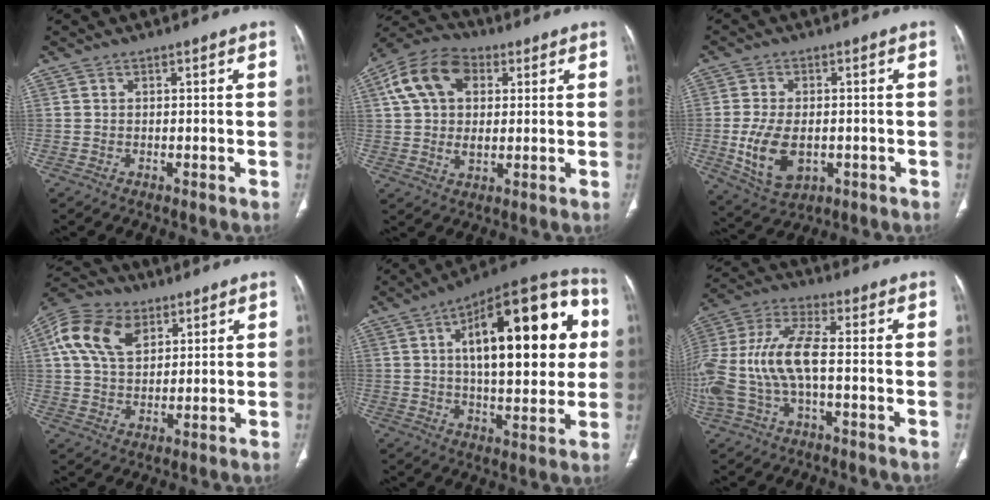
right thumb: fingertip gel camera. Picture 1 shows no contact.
{"total": 14.3, "force": [4.3, 9.5, 9.8], "torque": [-0.170, 0.011, 0.072]}
{"total": 10.3, "force": [-1.9, 6.4, 7.9], "torque": [-0.147, -0.004, -0.018]}
{"total": 13.5, "force": [5.4, 8.8, 8.6], "torque": [-0.157, 0.000, 0.098]}
{"total": 27.9, "force": [5.9, 11.8, 24.6], "torque": [-0.322, 0.021, 0.077]}
{"total": 16.1, "force": [-2.2, 6.7, 14.5], "torque": [-0.348, 0.031, -0.040]}